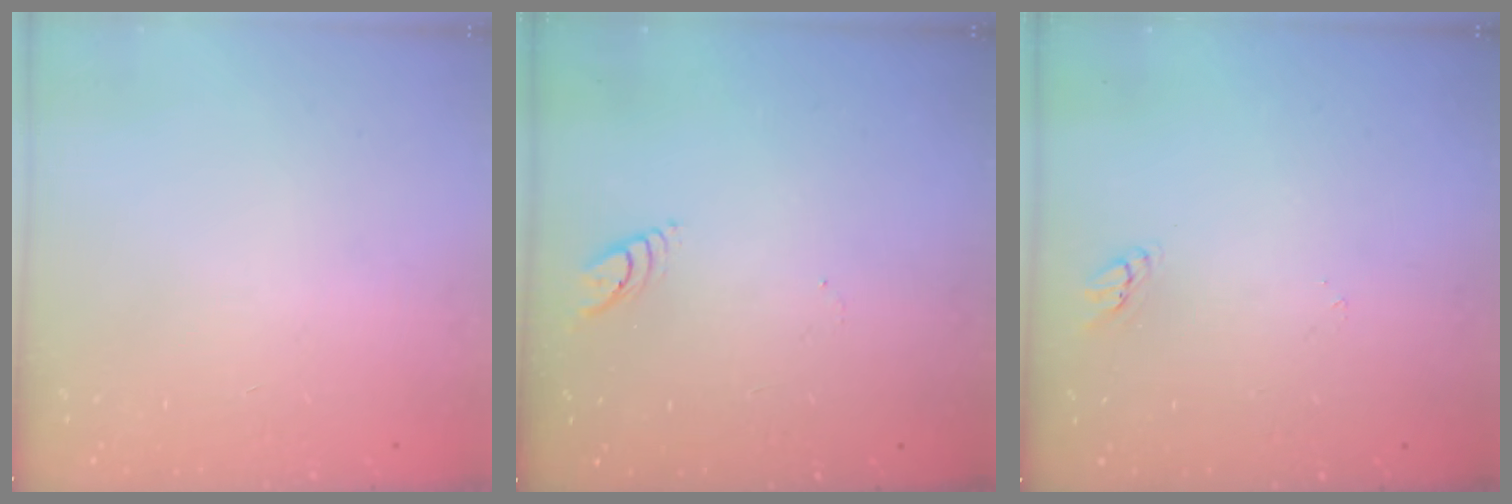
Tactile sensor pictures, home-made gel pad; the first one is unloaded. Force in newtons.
{"total": 3.8, "press": 3.8, "slide": 0.4}
{"total": 2.0, "press": 2.0, "slide": 0.2}